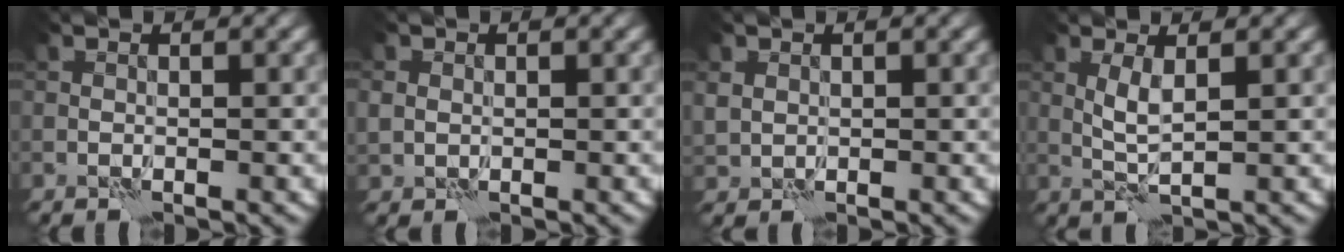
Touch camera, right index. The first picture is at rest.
{"total": 1.6, "force": [0.1, 1.5, 0.5], "torque": [-0.012, -0.001, 0.005]}
{"total": 1.6, "force": [0.5, 1.4, 0.4], "torque": [-0.014, -0.002, 0.008]}
{"total": 2.1, "force": [0.6, 0.3, 2.0], "torque": [-0.051, 0.001, 0.012]}